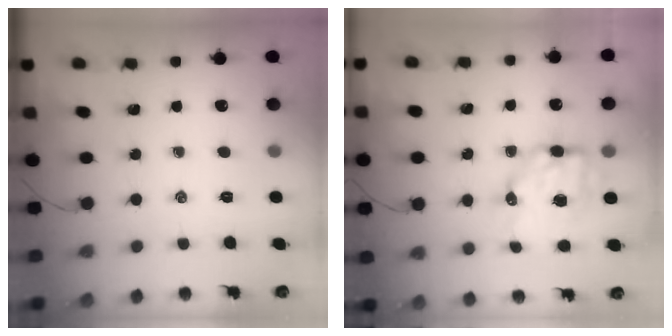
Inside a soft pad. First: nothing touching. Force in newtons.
{"total": 9.4, "press": 9.1, "slide": 2.2}